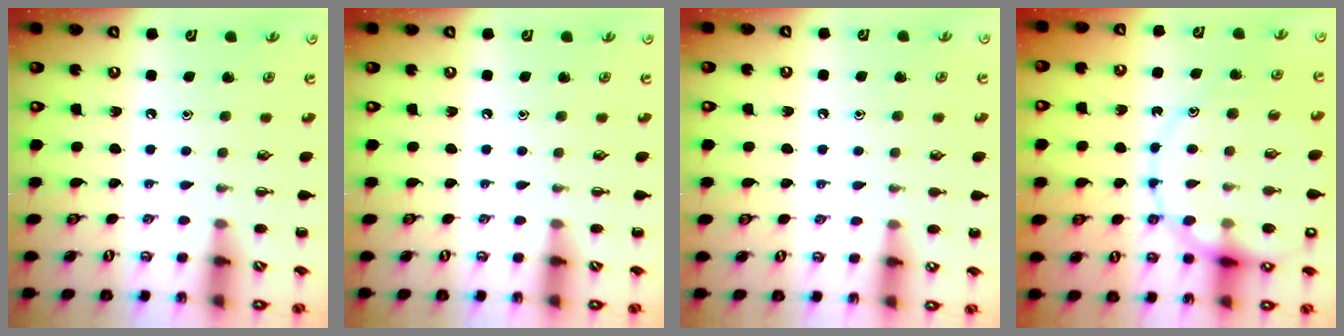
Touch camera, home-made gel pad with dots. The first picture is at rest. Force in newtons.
{"total": 0.0}
{"total": 5.6, "press": 5.2, "slide": 2.2}
{"total": 17.1, "press": 16.9, "slide": 2.5}